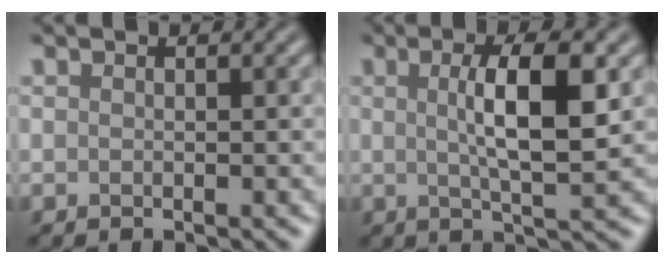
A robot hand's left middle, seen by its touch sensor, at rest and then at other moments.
{"total": 5.6, "force": [0.4, 1.1, 5.4], "torque": [-0.086, 0.009, 0.015]}